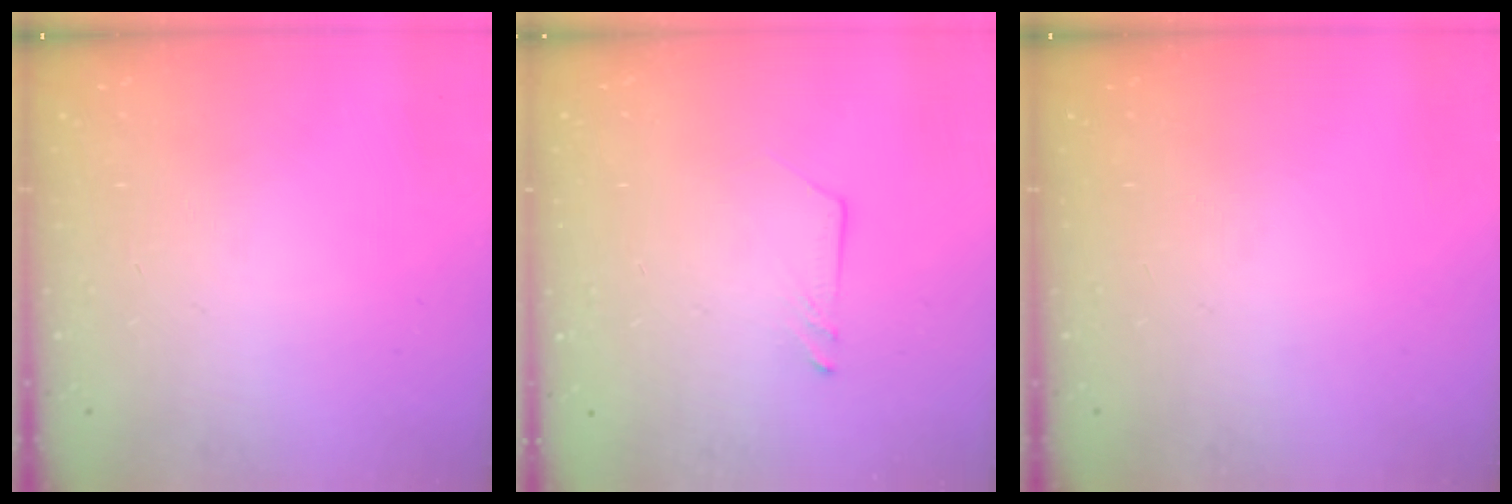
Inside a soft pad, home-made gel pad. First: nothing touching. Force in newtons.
{"total": 1.2, "press": 1.2, "slide": 0.1}
{"total": 0.0}